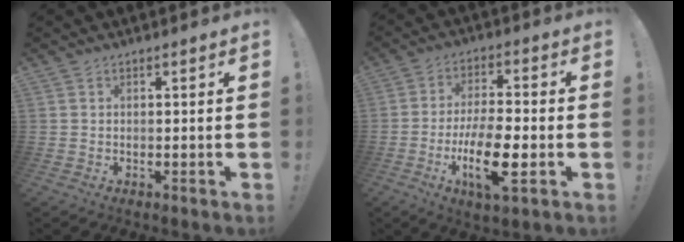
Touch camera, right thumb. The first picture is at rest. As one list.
[{"total": 14.3, "force": [-4.6, 4.7, 12.7], "torque": [-0.241, 0.002, -0.080]}]